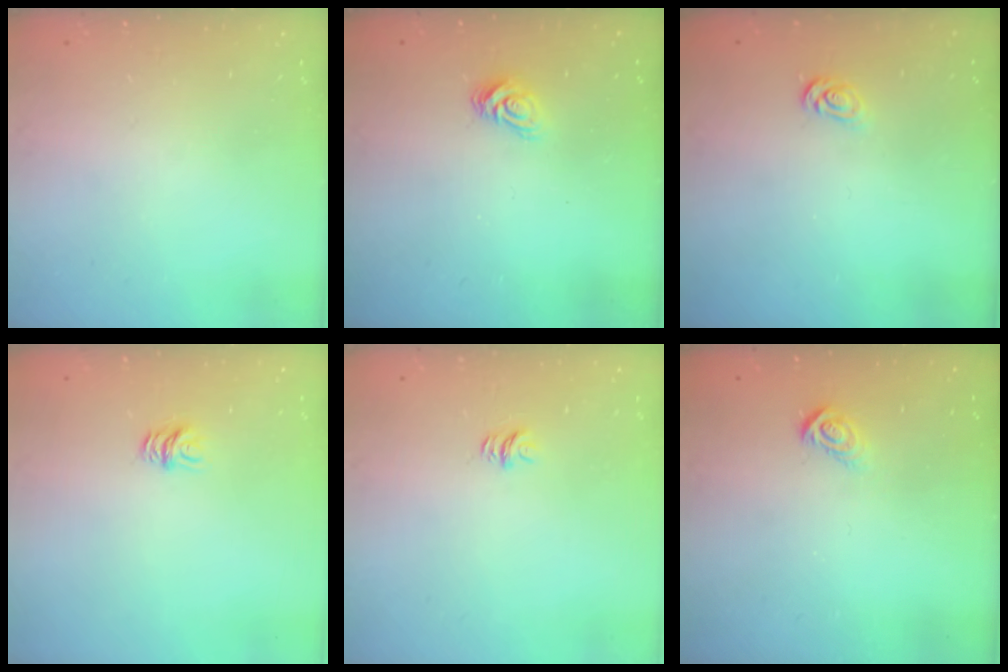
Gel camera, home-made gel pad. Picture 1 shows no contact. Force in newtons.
{"total": 6.2, "press": 6.1, "slide": 0.4}
{"total": 2.6, "press": 2.6, "slide": 0.4}
{"total": 5.0, "press": 5.0, "slide": 0.4}
{"total": 3.5, "press": 3.5, "slide": 0.3}
{"total": 4.2, "press": 4.2, "slide": 0.4}